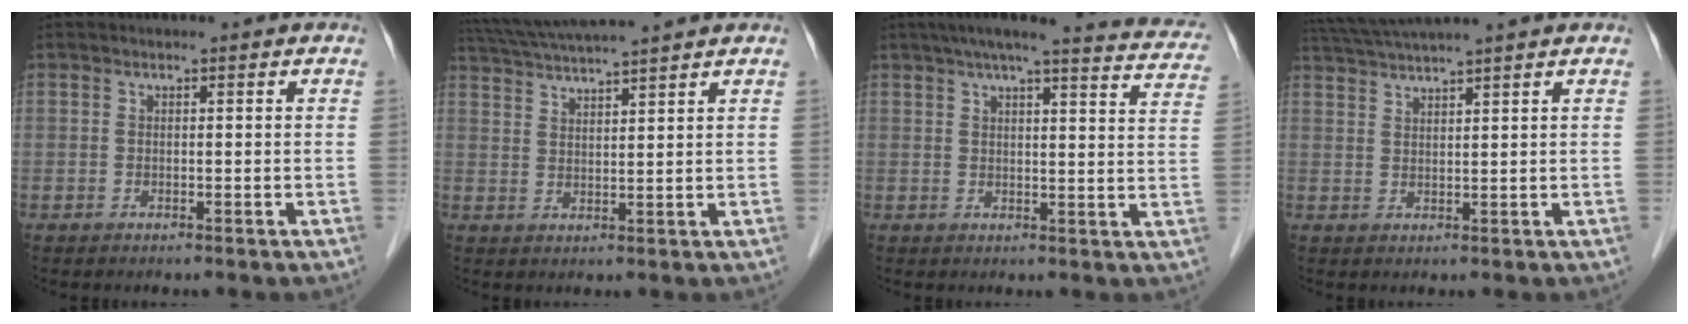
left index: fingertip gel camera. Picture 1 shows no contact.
{"total": 10.4, "force": [9.3, -0.7, 4.4], "torque": [-0.085, 0.030, 0.150]}
{"total": 20.8, "force": [18.2, 2.5, 9.9], "torque": [-0.133, -0.003, 0.208]}
{"total": 7.7, "force": [6.8, -1.3, 3.3], "torque": [-0.063, 0.027, 0.115]}